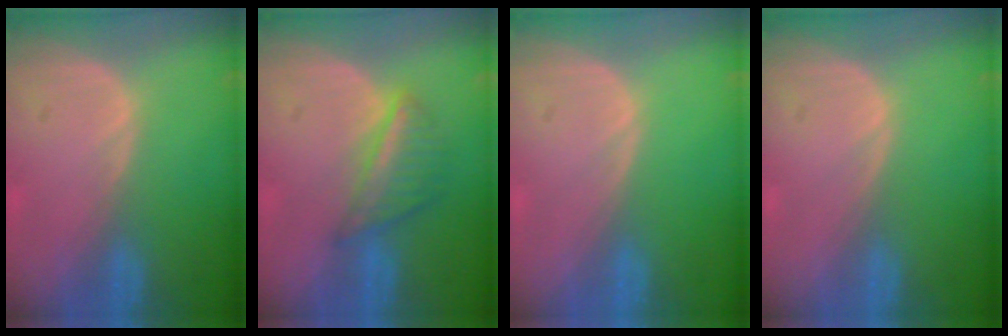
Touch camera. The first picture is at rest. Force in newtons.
{"total": 5.3, "press": 5.2, "slide": 1.1}
{"total": 0.0}
{"total": 0.0}